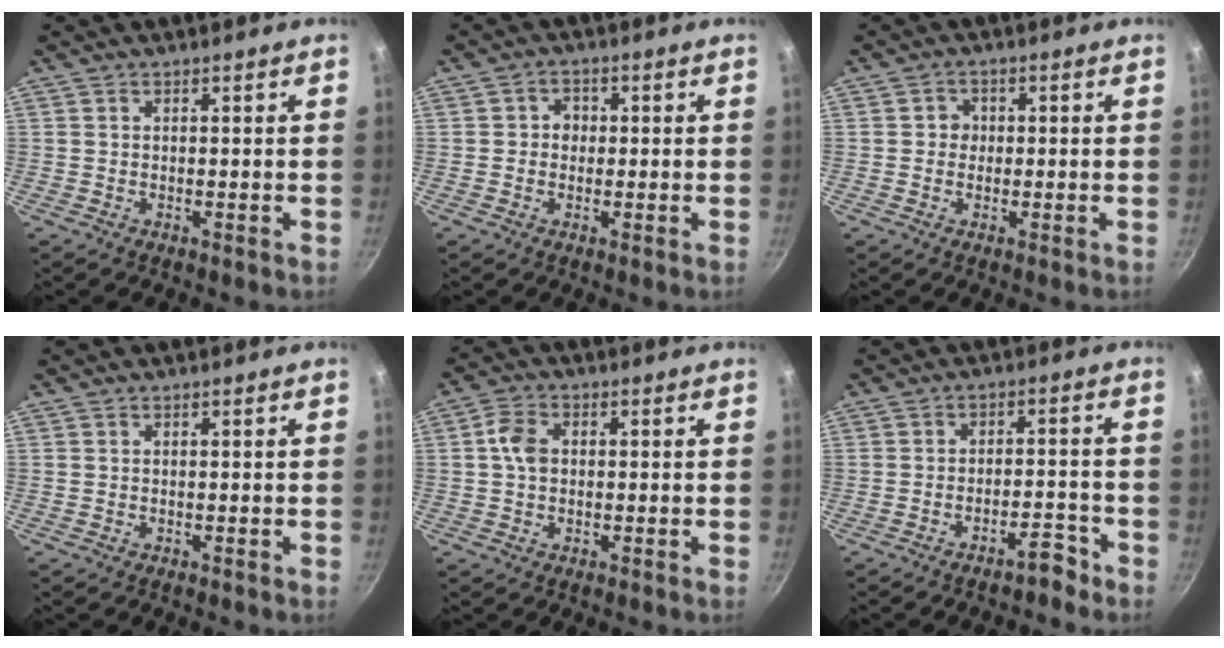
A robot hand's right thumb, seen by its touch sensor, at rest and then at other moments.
{"total": 2.9, "force": [-0.1, 2.6, 1.1], "torque": [0.003, 0.003, -0.005]}
{"total": 2.5, "force": [0.1, 2.4, 0.8], "torque": [0.004, 0.003, -0.003]}
{"total": 0.0}
{"total": 5.1, "force": [0.5, 3.6, 3.5], "torque": [-0.061, 0.011, 0.004]}
{"total": 4.1, "force": [-3.3, 1.3, 2.1], "torque": [-0.013, 0.038, -0.043]}